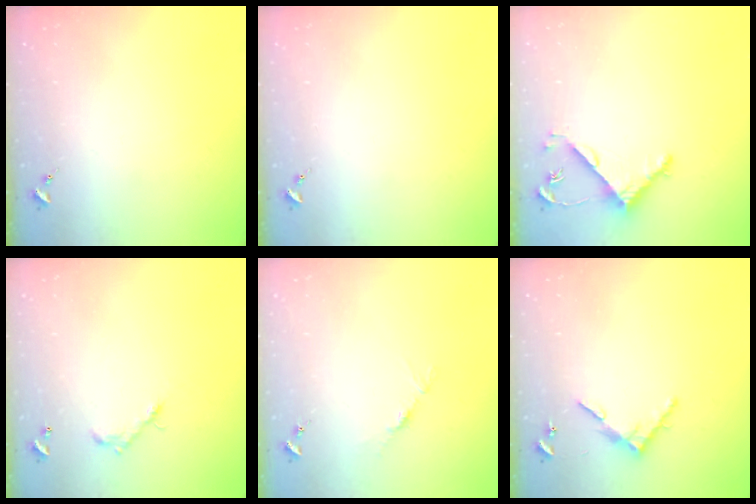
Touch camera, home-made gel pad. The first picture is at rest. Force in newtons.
{"total": 0.0}
{"total": 4.8, "press": 4.8, "slide": 0.3}
{"total": 5.8, "press": 5.8, "slide": 0.3}
{"total": 4.0, "press": 3.9, "slide": 0.5}
{"total": 6.9, "press": 6.9, "slide": 0.5}